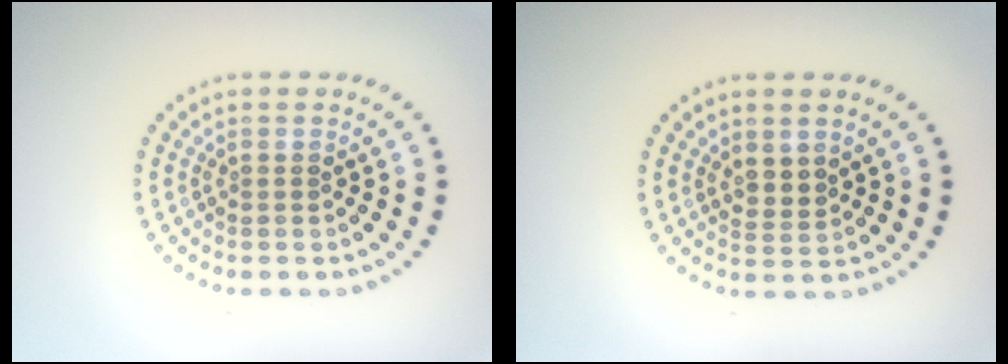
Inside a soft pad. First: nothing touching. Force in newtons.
{"total": 1.5, "press": 1.3, "slide": 0.9}